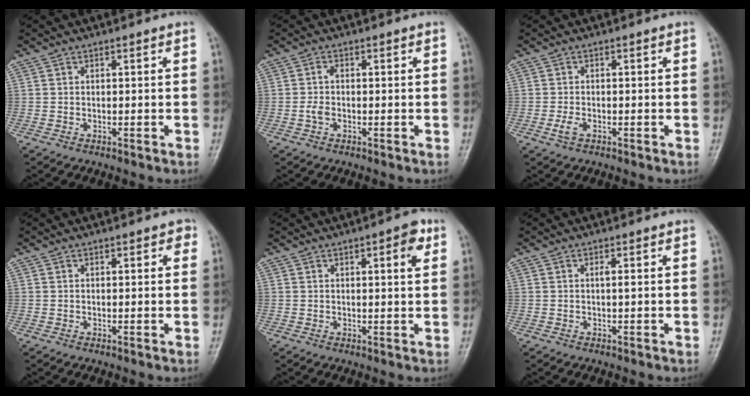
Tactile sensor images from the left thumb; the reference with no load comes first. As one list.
[{"total": 2.2, "force": [-0.5, 1.4, 1.7], "torque": [-0.036, 0.006, -0.014]}, {"total": 2.0, "force": [-0.9, 1.0, 1.4], "torque": [-0.034, 0.002, -0.020]}, {"total": 1.6, "force": [0.8, 0.9, 1.0], "torque": [0.000, 0.000, 0.007]}, {"total": 4.1, "force": [1.8, 1.2, 3.5], "torque": [-0.040, -0.004, 0.021]}, {"total": 0.8, "force": [0.0, 0.1, 0.8], "torque": [-0.017, 0.000, -0.001]}]